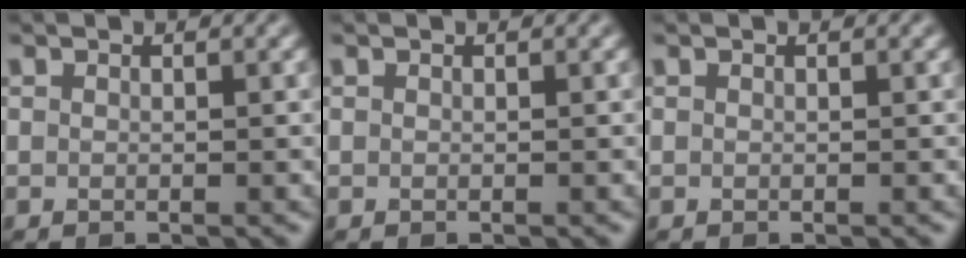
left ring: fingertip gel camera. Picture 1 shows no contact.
{"total": 0.0}
{"total": 0.0}